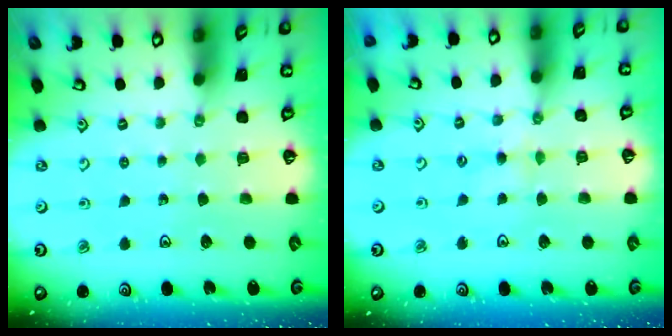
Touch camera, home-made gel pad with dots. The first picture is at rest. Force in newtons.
{"total": 2.8, "press": 2.8, "slide": 0.3}